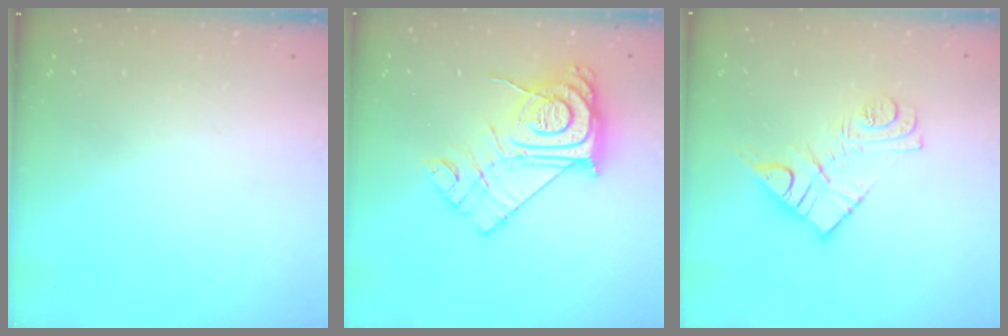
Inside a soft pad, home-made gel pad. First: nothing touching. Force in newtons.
{"total": 18.1, "press": 18.0, "slide": 1.5}
{"total": 11.5, "press": 11.5, "slide": 0.6}